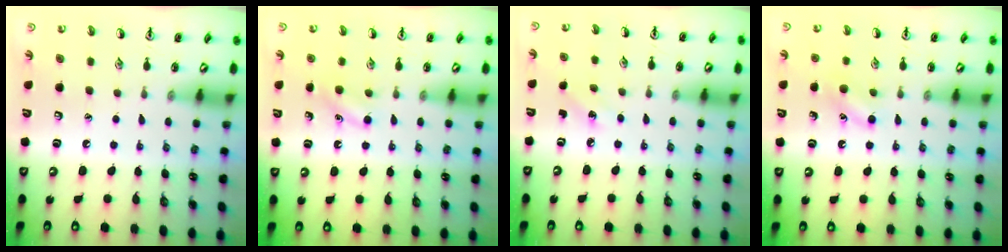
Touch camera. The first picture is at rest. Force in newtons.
{"total": 4.5, "press": 4.2, "slide": 1.4}
{"total": 2.8, "press": 2.6, "slide": 1.0}
{"total": 8.0, "press": 7.8, "slide": 1.8}